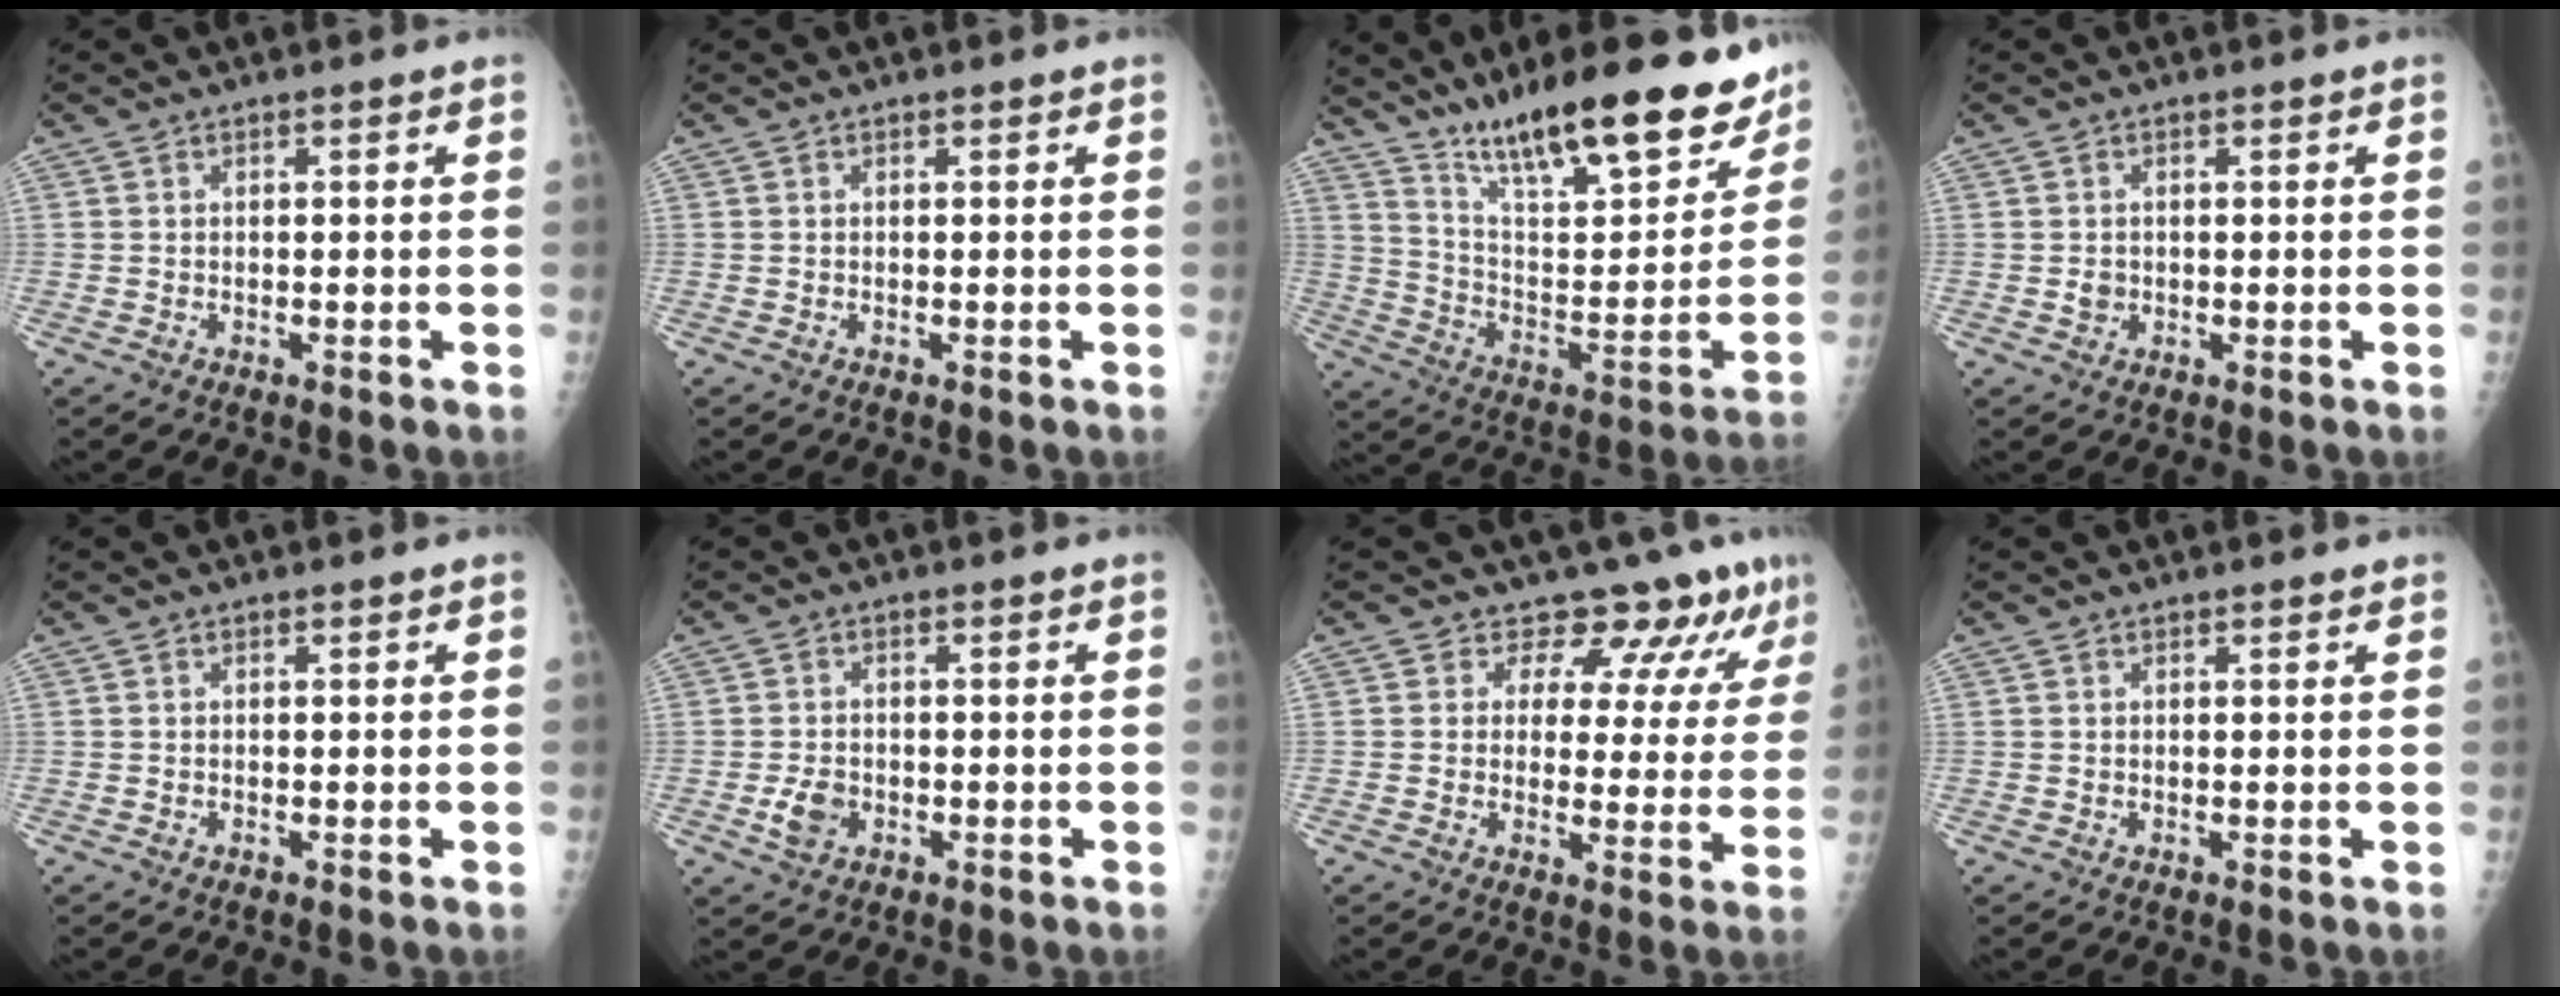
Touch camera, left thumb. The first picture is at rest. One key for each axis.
{"total": 0.0}
{"total": 26.9, "fx": 19.9, "fy": 7.3, "fz": 16.6, "tx": -0.213, "ty": -0.086, "tz": 0.313}
{"total": 1.5, "fx": 0.0, "fy": 1.4, "fz": 0.6, "tx": -0.004, "ty": 0.002, "tz": 0.002}
{"total": 0.0}
{"total": 4.0, "fx": -1.1, "fy": 3.0, "fz": 2.4, "tx": -0.041, "ty": 0.001, "tz": -0.020}
{"total": 9.7, "fx": 8.0, "fy": 4.5, "fz": 2.9, "tx": -0.002, "ty": -0.046, "tz": 0.084}
{"total": 0.7, "fx": 0.6, "fy": 0.4, "fz": 0.0, "tx": 0.003, "ty": -0.004, "tz": 0.005}